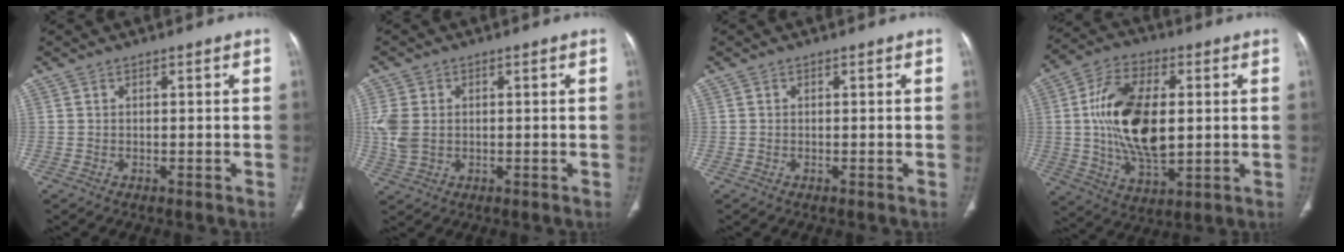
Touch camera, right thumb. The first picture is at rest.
{"total": 5.8, "force": [0.5, 4.2, 3.9], "torque": [-0.097, 0.004, 0.016]}
{"total": 0.0}
{"total": 18.1, "force": [1.4, 9.7, 15.2], "torque": [-0.273, -0.004, 0.030]}